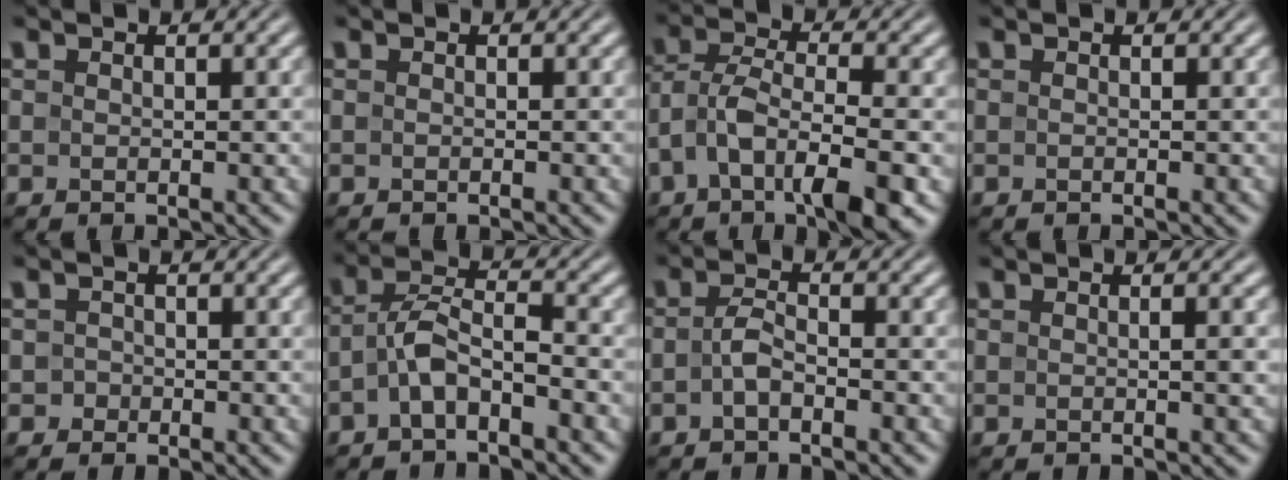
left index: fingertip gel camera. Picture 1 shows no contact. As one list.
[{"total": 0.0}, {"total": 6.9, "force": [-2.7, 2.8, 5.7], "torque": [-0.105, 0.006, -0.058]}, {"total": 0.0}, {"total": 0.8, "force": [-0.3, 0.8, 0.0], "torque": [0.008, 0.000, -0.006]}, {"total": 3.8, "force": [-1.7, 1.6, 3.0], "torque": [-0.058, 0.014, -0.041]}, {"total": 1.8, "force": [-0.7, 0.7, 1.5], "torque": [-0.033, 0.003, -0.018]}, {"total": 1.4, "force": [0.0, 0.3, 1.4], "torque": [-0.016, 0.003, -0.002]}]